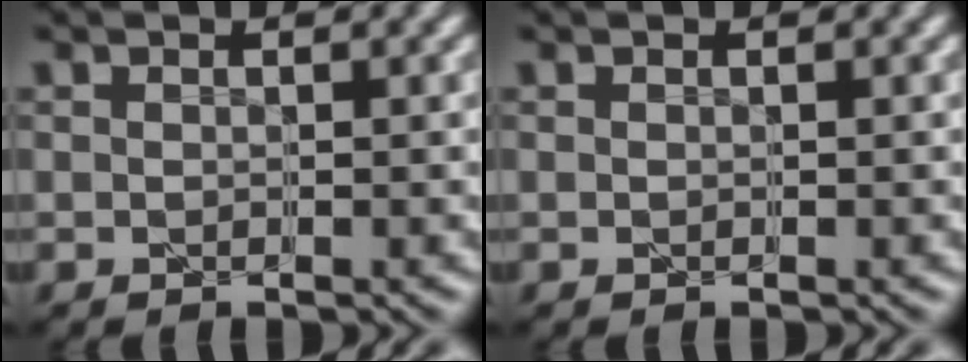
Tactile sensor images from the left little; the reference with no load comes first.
{"total": 0.0}